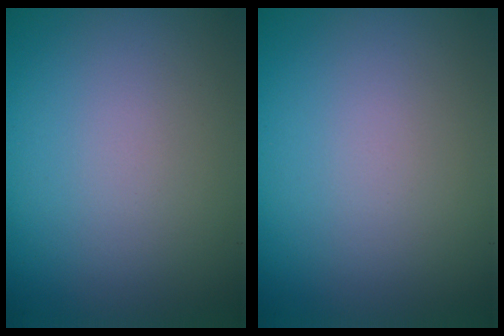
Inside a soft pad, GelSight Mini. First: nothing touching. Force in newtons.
{"total": 0.0}